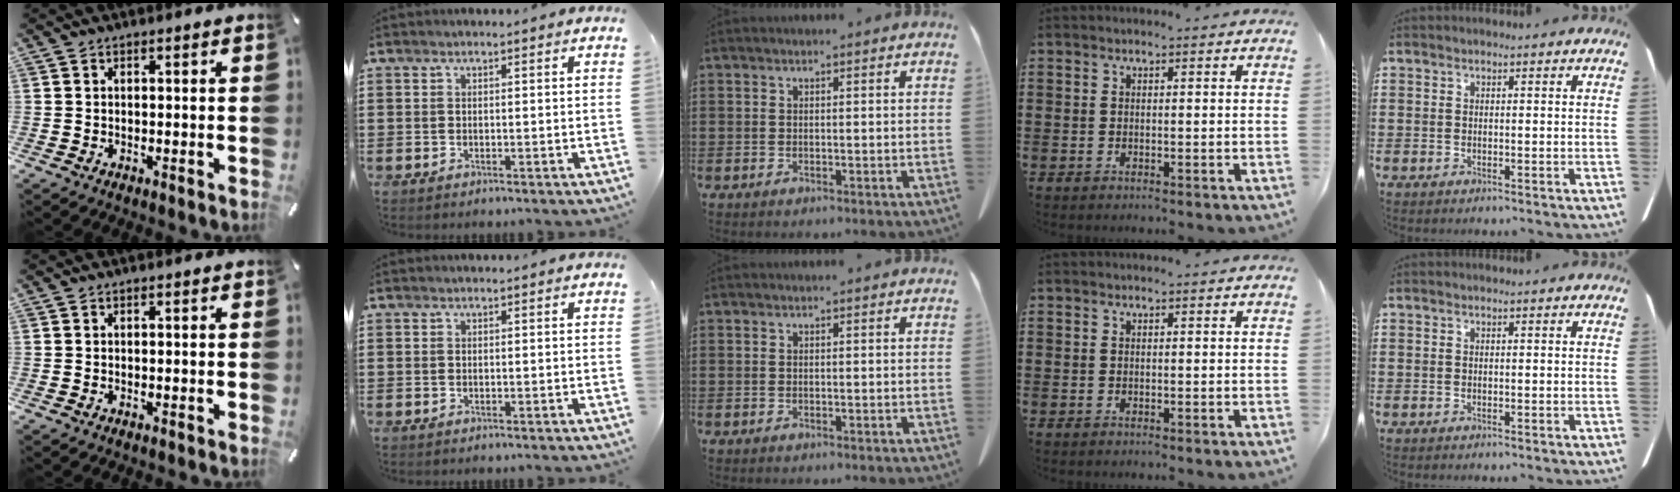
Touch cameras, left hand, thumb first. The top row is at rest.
{}